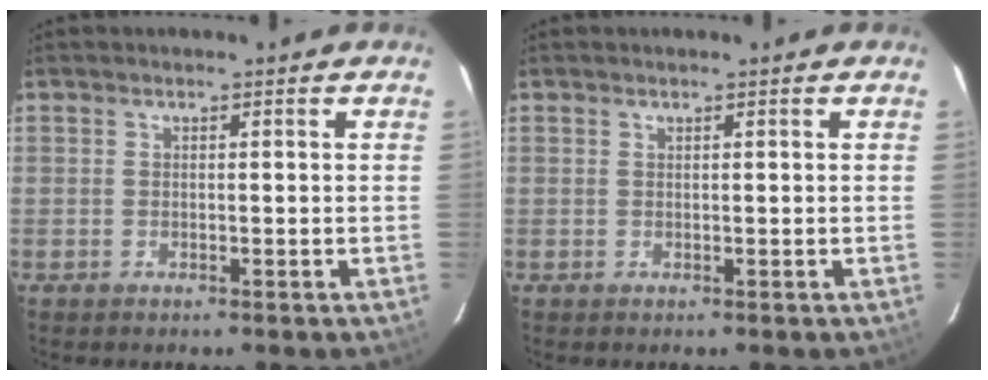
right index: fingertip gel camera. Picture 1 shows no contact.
{"total": 0.0}